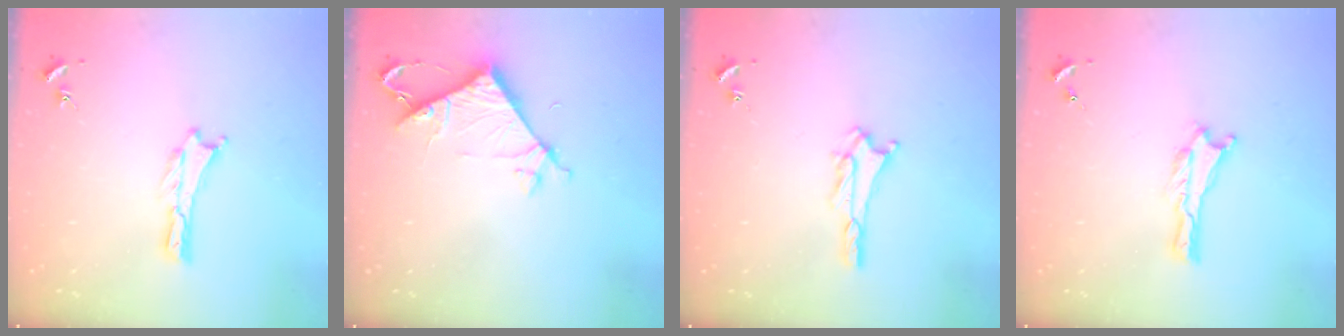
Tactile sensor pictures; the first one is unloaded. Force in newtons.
{"total": 7.2, "press": 7.2, "slide": 0.4}
{"total": 2.4, "press": 2.4, "slide": 0.4}
{"total": 0.0}